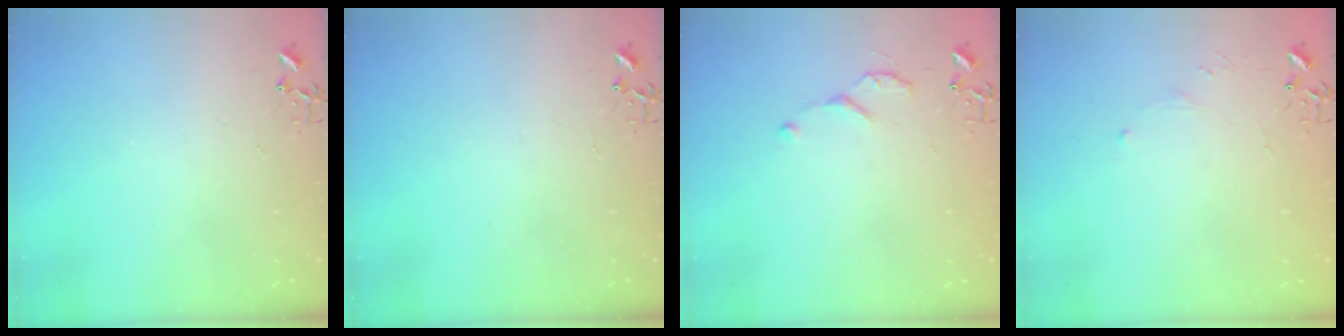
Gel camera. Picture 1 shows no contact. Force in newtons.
{"total": 0.0}
{"total": 5.5, "press": 5.5, "slide": 0.7}
{"total": 3.5, "press": 3.5, "slide": 0.5}